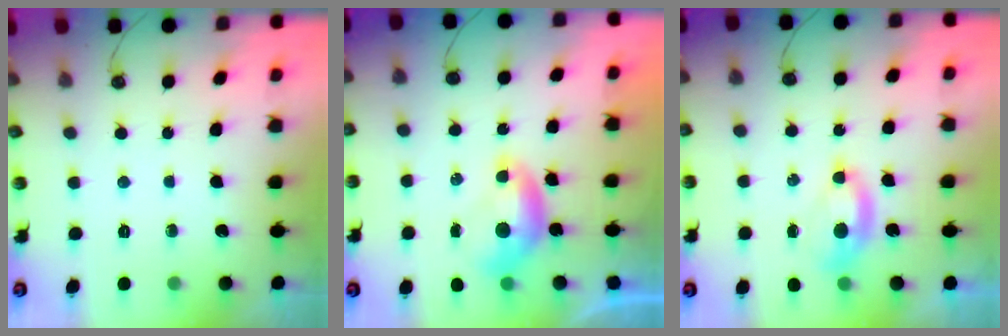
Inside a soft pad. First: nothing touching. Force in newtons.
{"total": 0.0}
{"total": 1.5, "press": 1.4, "slide": 0.6}